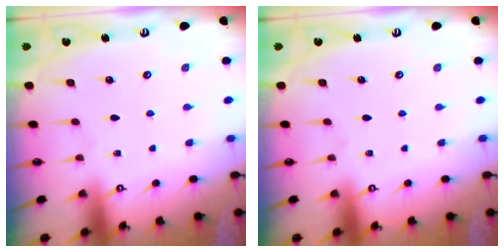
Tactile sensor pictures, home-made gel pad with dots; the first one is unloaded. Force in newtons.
{"total": 0.0}